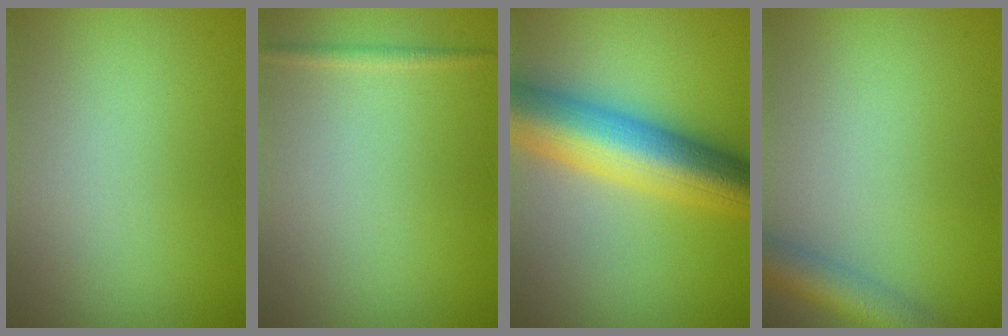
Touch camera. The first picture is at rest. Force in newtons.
{"total": 0.8, "press": 0.8, "slide": 0.1}
{"total": 10.7, "press": 10.7, "slide": 0.1}
{"total": 4.0, "press": 4.0, "slide": 0.3}